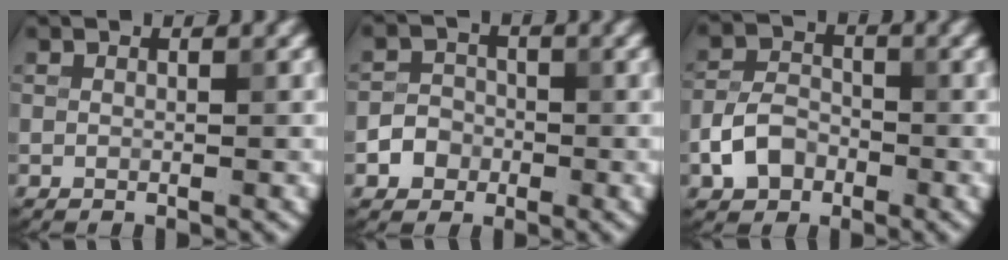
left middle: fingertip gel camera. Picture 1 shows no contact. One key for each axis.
{"total": 2.3, "fx": -0.9, "fy": 2.0, "fz": 0.6, "tx": 0.001, "ty": 0.004, "tz": -0.021}
{"total": 3.7, "fx": -1.7, "fy": 2.6, "fz": 2.0, "tx": -0.036, "ty": 0.004, "tz": -0.037}